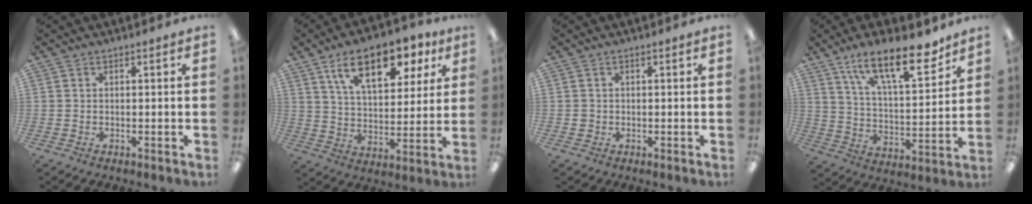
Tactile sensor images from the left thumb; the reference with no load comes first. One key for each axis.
{"total": 16.6, "fx": 9.8, "fy": 8.1, "fz": 10.7, "tx": -0.165, "ty": -0.030, "tz": 0.167}
{"total": 0.9, "fx": -0.1, "fy": 0.9, "fz": 0.0, "tx": -0.001, "ty": 0.006, "tz": -0.004}
{"total": 18.6, "fx": 13.1, "fy": 6.3, "fz": 11.7, "tx": -0.181, "ty": -0.071, "tz": 0.215}